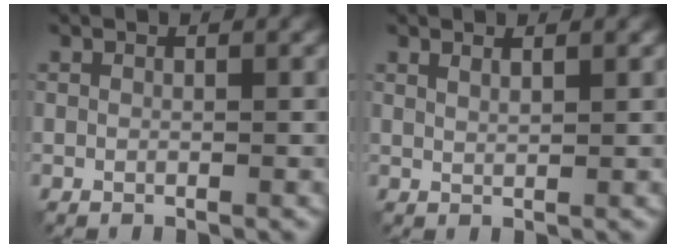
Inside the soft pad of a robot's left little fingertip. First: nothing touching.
{"total": 1.2, "force": [0.9, 0.3, 0.8], "torque": [-0.010, 0.000, 0.012]}